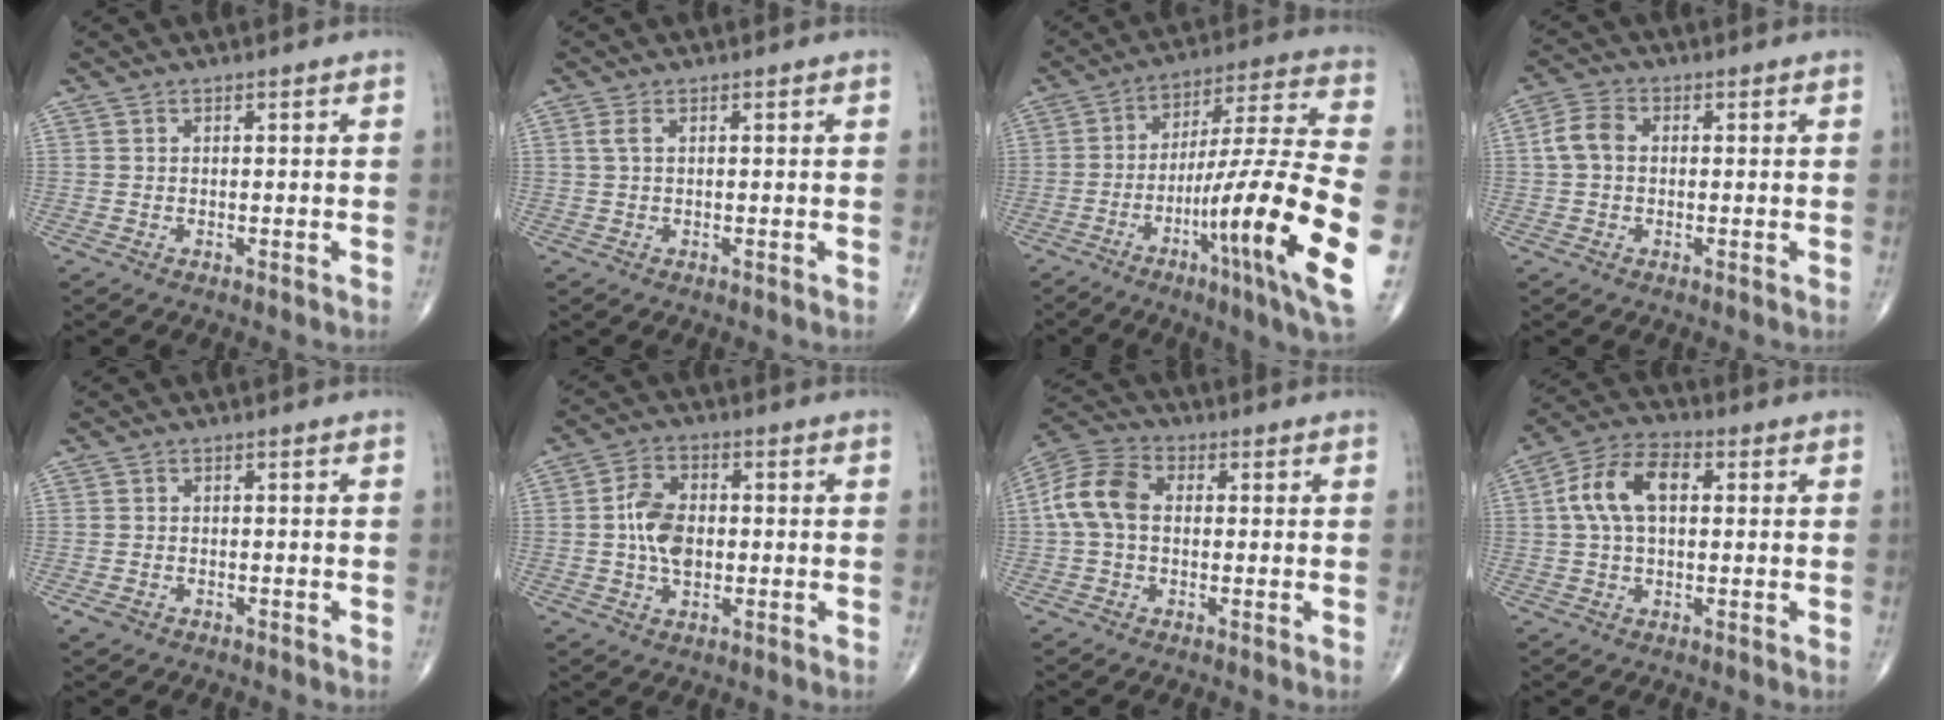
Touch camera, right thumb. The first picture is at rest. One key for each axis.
{"total": 1.4, "fx": 0.4, "fy": 0.5, "fz": 1.2, "tx": -0.037, "ty": 0.008, "tz": 0.011}
{"total": 25.9, "fx": -7.7, "fy": 3.2, "fz": 24.5, "tx": -0.376, "ty": 0.019, "tz": -0.113}
{"total": 5.0, "fx": 0.2, "fy": 3.6, "fz": 3.4, "tx": -0.070, "ty": 0.016, "tz": -0.002}
{"total": 1.9, "fx": -1.1, "fy": 1.3, "fz": 0.8, "tx": -0.018, "ty": 0.003, "tz": -0.015}
{"total": 8.0, "fx": -0.3, "fy": 5.1, "fz": 6.1, "tx": -0.103, "ty": 0.010, "tz": -0.011}
{"total": 9.1, "fx": 0.2, "fy": 6.2, "fz": 6.7, "tx": -0.139, "ty": 0.028, "tz": -0.004}
{"total": 10.3, "fx": 1.6, "fy": 5.9, "fz": 8.2, "tx": -0.160, "ty": 0.029, "tz": 0.025}